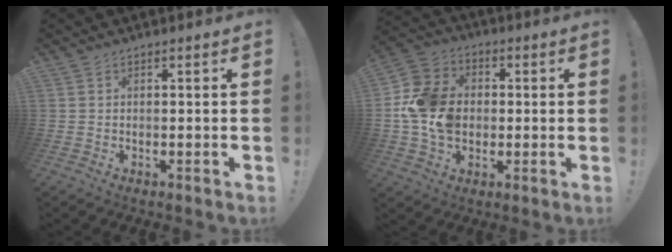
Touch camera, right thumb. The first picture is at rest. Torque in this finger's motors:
{"motor_torque": [0.60, 0.11, 0.43, 0.34, 0.40]}